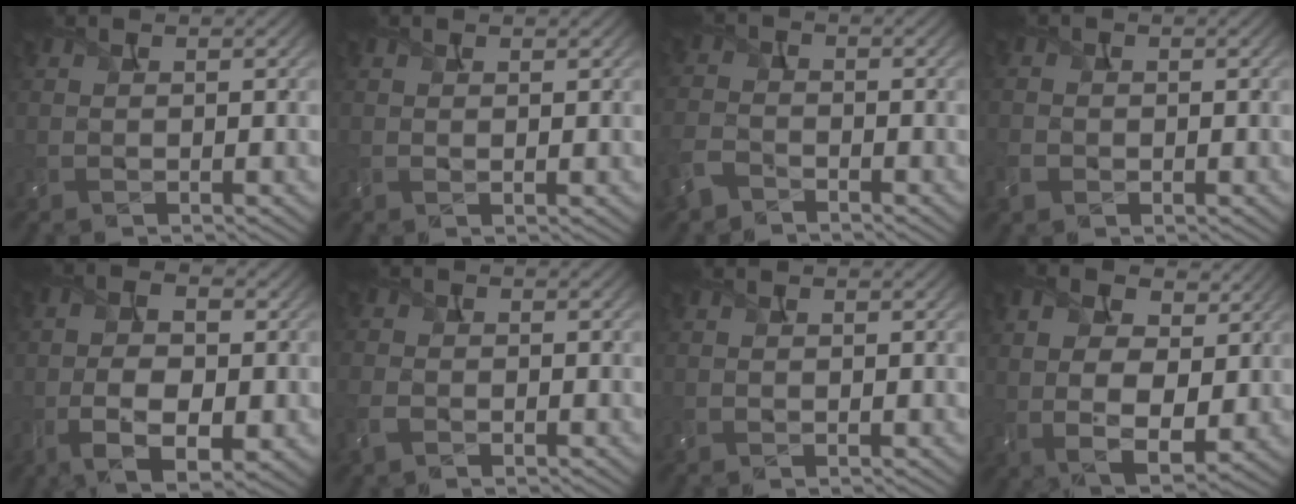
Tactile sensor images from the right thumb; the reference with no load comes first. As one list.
[{"total": 0.8, "force": [0.5, 0.2, 0.5], "torque": [-0.013, 0.003, 0.008]}, {"total": 3.9, "force": [-2.7, 2.2, 1.9], "torque": [-0.049, -0.006, -0.070]}, {"total": 2.1, "force": [-0.7, 1.7, 1.0], "torque": [-0.027, -0.003, -0.020]}, {"total": 9.3, "force": [-1.9, 4.9, 7.6], "torque": [-0.146, -0.010, -0.029]}, {"total": 3.1, "force": [-1.5, 2.0, 1.8], "torque": [-0.050, -0.006, -0.040]}, {"total": 0.0}, {"total": 10.5, "force": [3.3, 6.4, 7.7], "torque": [-0.185, 0.006, 0.061]}]